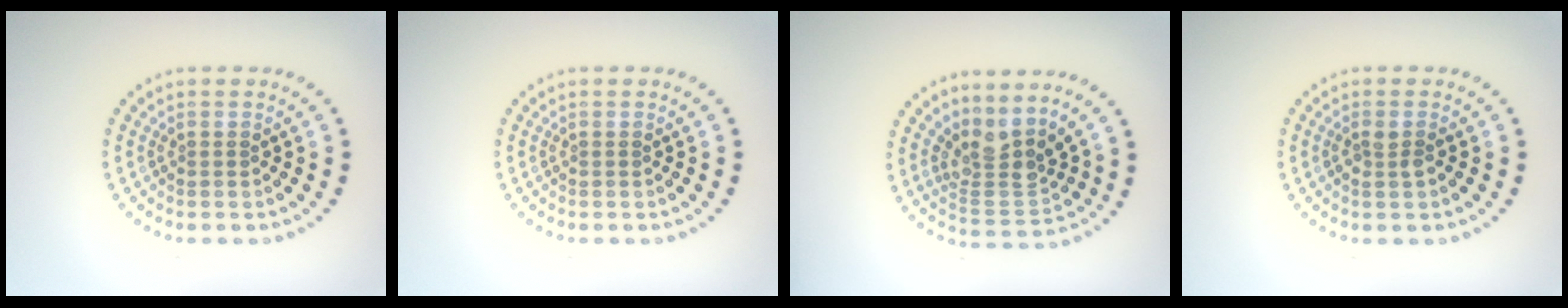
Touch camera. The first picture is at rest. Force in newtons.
{"total": 0.0}
{"total": 3.4, "press": 2.6, "slide": 2.2}
{"total": 0.9, "press": 0.9, "slide": 0.3}